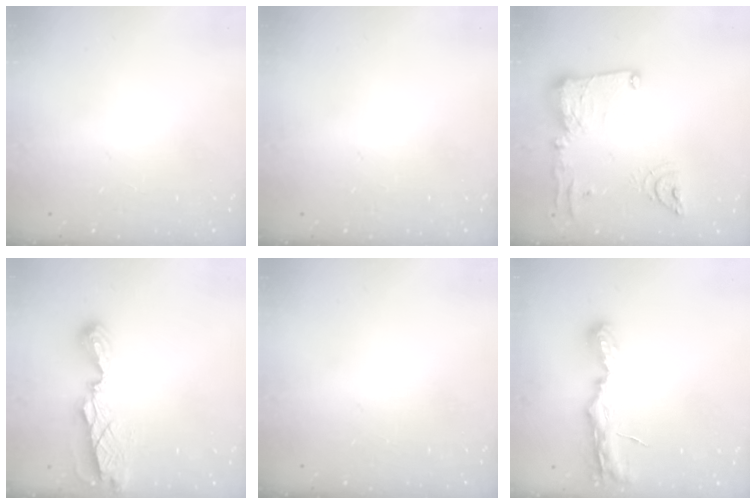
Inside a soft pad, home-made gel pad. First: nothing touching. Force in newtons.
{"total": 0.0}
{"total": 17.2, "press": 17.1, "slide": 2.2}
{"total": 7.7, "press": 7.7, "slide": 0.7}
{"total": 0.0}
{"total": 7.5, "press": 7.5, "slide": 0.4}